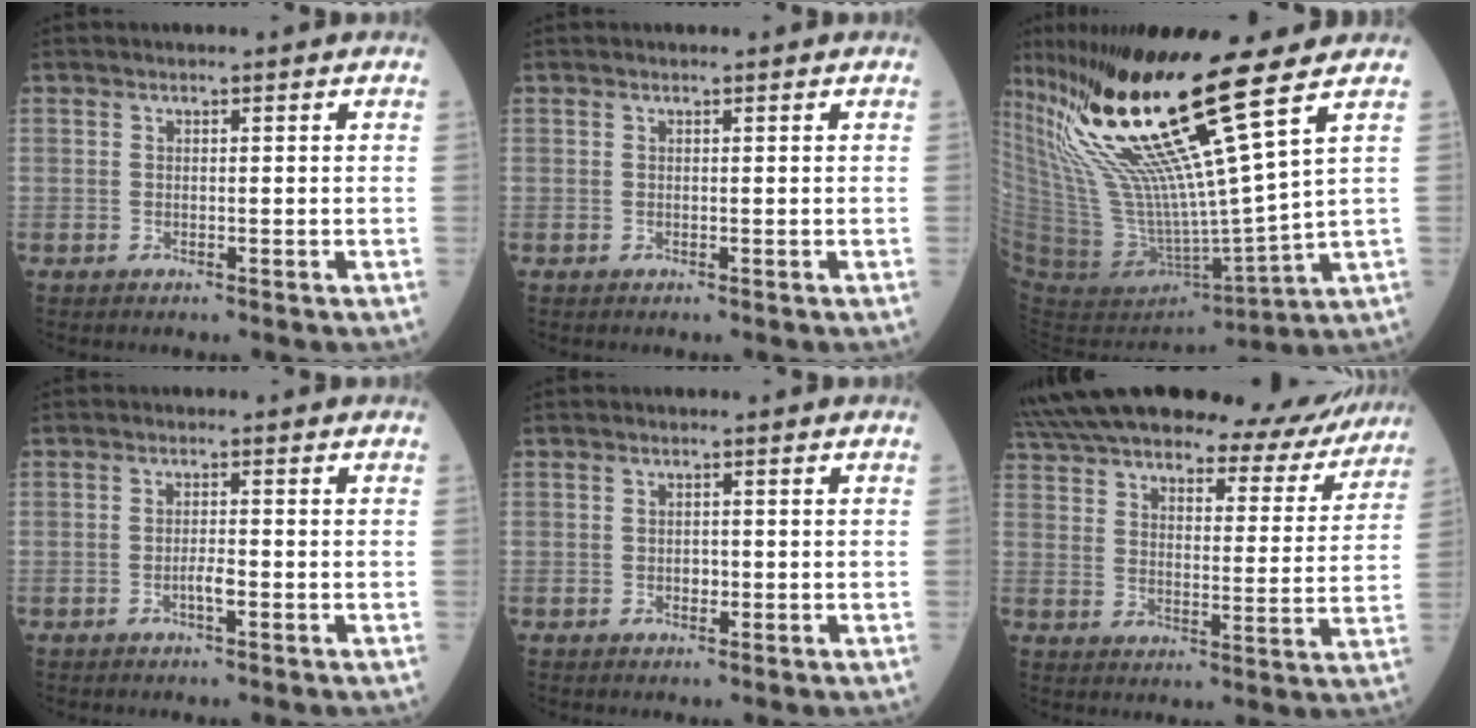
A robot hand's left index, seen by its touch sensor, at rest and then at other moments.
{"total": 0.0}
{"total": 21.8, "force": [13.5, -0.6, 17.1], "torque": [-0.322, -0.025, 0.257]}
{"total": 1.6, "force": [-0.7, 0.2, 1.4], "torque": [-0.027, 0.001, -0.013]}
{"total": 1.0, "force": [-0.1, 0.7, 0.7], "torque": [-0.011, 0.001, -0.002]}
{"total": 26.3, "force": [23.0, 6.8, 10.9], "torque": [-0.185, -0.011, 0.303]}